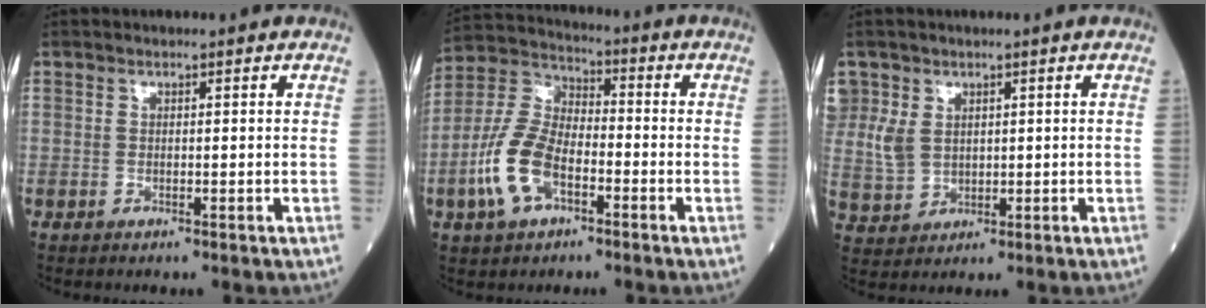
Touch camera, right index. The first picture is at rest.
{"total": 11.2, "force": [-4.3, 5.6, 8.6], "torque": [-0.208, 0.011, -0.087]}
{"total": 5.1, "force": [1.5, 4.4, 2.0], "torque": [-0.054, 0.013, 0.045]}